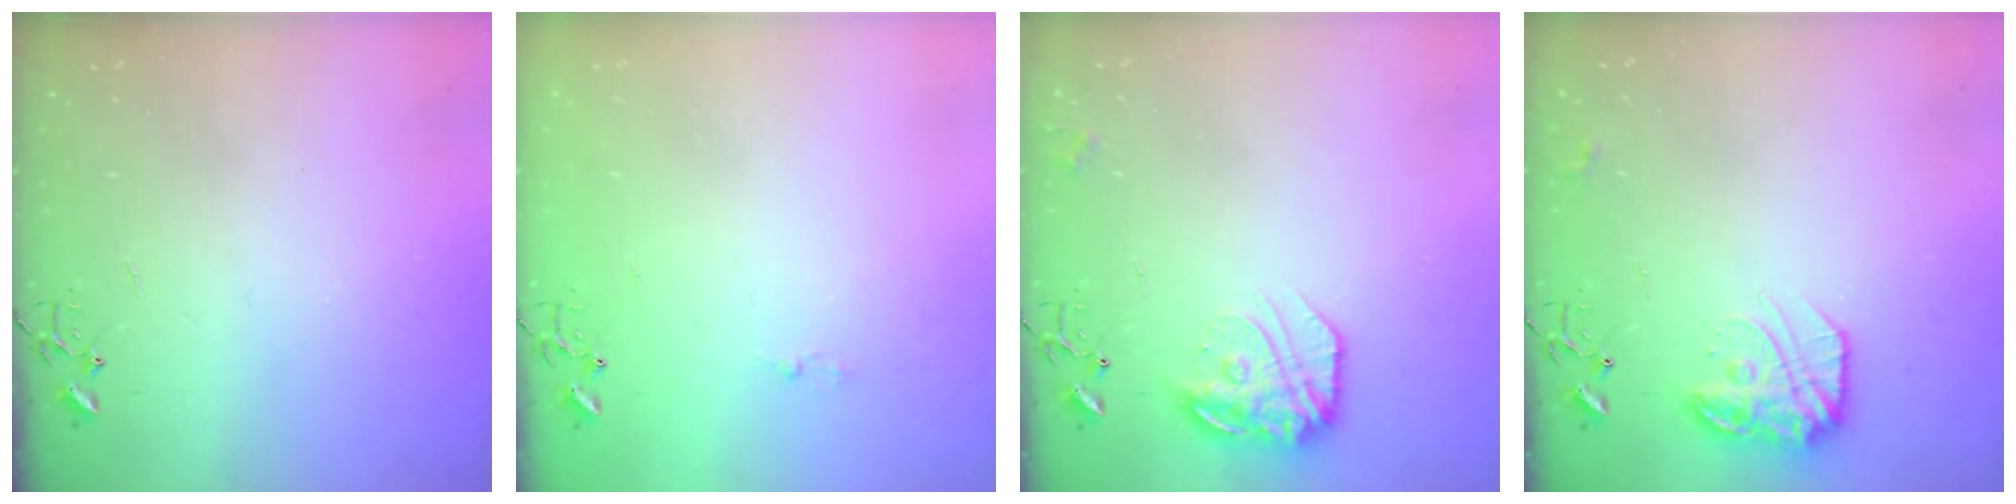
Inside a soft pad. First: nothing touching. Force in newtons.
{"total": 3.4, "press": 3.4, "slide": 0.5}
{"total": 16.4, "press": 16.3, "slide": 1.3}
{"total": 15.4, "press": 15.3, "slide": 0.8}